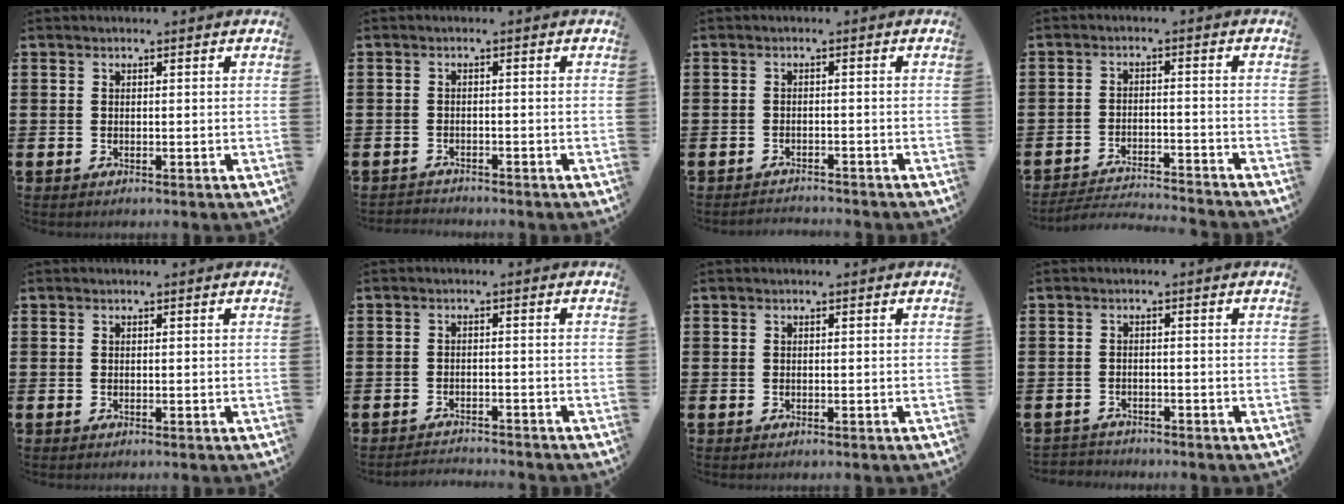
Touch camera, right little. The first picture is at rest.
{"total": 1.2, "force": [-1.2, 0.1, -0.2], "torque": [0.000, 0.003, -0.026]}
{"total": 1.4, "force": [-1.4, -0.1, -0.2], "torque": [-0.001, 0.004, -0.030]}
{"total": 2.9, "force": [-2.9, -0.1, 0.2], "torque": [-0.007, 0.002, -0.063]}
{"total": 0.0}
{"total": 1.9, "force": [-1.9, -0.1, -0.1], "torque": [-0.003, 0.004, -0.041]}
{"total": 0.0}
{"total": 1.4, "force": [-1.4, 0.2, -0.2], "torque": [0.000, 0.002, -0.032]}